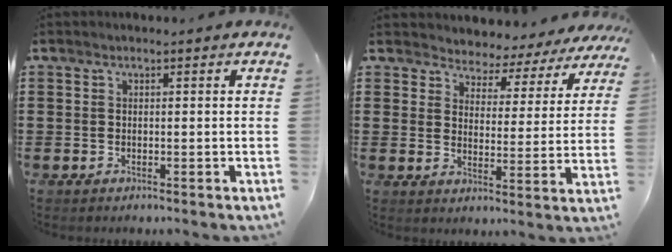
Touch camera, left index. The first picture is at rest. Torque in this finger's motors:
{"motor_torque": [2.14, 0.00, 0.35, 0.00]}